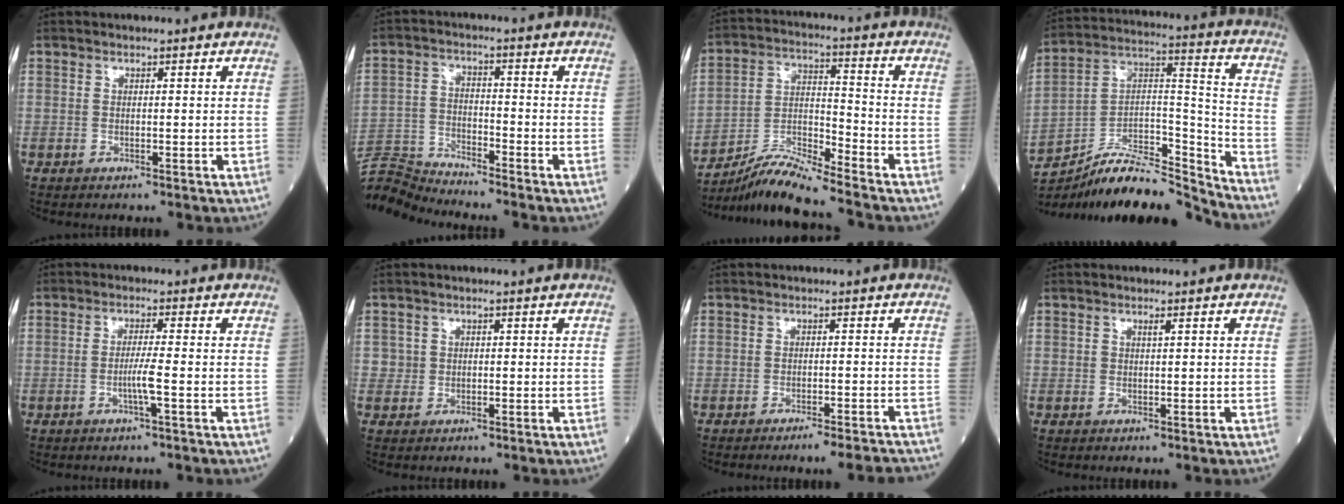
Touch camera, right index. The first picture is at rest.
{"total": 7.2, "force": [-7.0, -1.4, -0.9], "torque": [0.005, -0.004, -0.137]}
{"total": 9.5, "force": [-8.9, -1.3, 3.0], "torque": [-0.069, 0.000, -0.165]}
{"total": 18.7, "force": [-17.3, 2.0, 6.9], "torque": [-0.120, 0.039, -0.291]}
{"total": 3.2, "force": [-1.0, -0.5, 3.0], "torque": [-0.058, -0.003, -0.021]}
{"total": 1.7, "force": [0.2, 1.7, 0.0], "torque": [0.011, 0.005, -0.001]}
{"total": 6.3, "force": [-5.8, -0.4, 2.3], "torque": [-0.017, -0.007, -0.077]}
{"total": 0.5, "force": [0.3, 0.1, 0.4], "torque": [-0.009, -0.001, 0.005]}